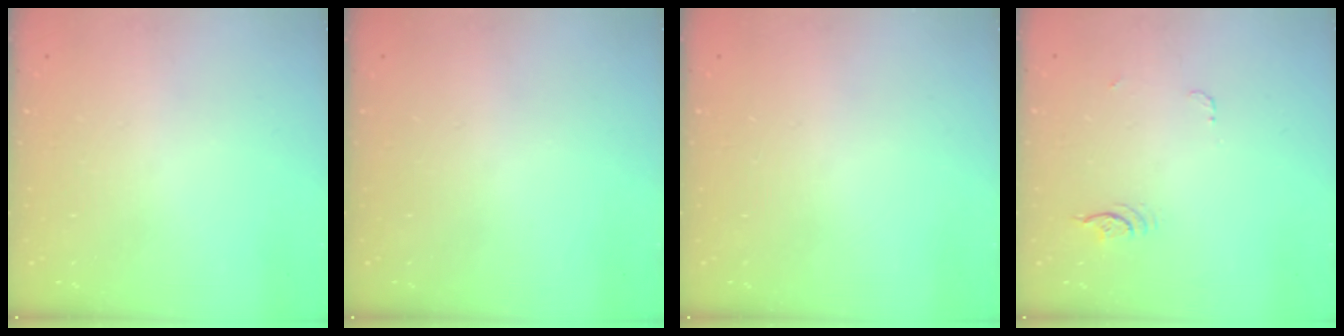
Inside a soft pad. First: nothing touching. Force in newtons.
{"total": 0.0}
{"total": 0.0}
{"total": 3.9, "press": 3.6, "slide": 1.7}